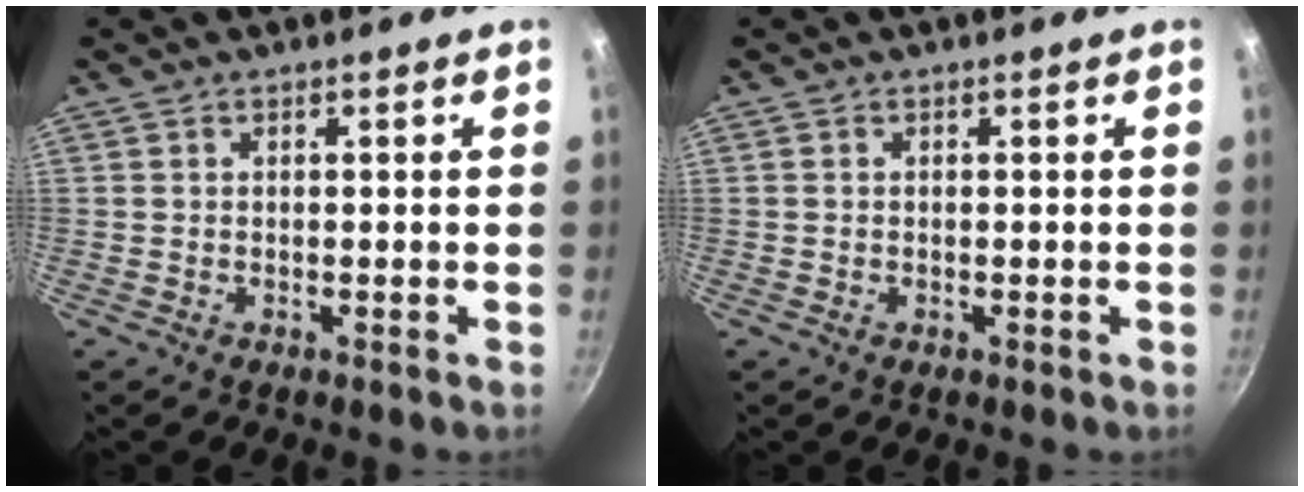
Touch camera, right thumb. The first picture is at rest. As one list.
[{"total": 0.0}]